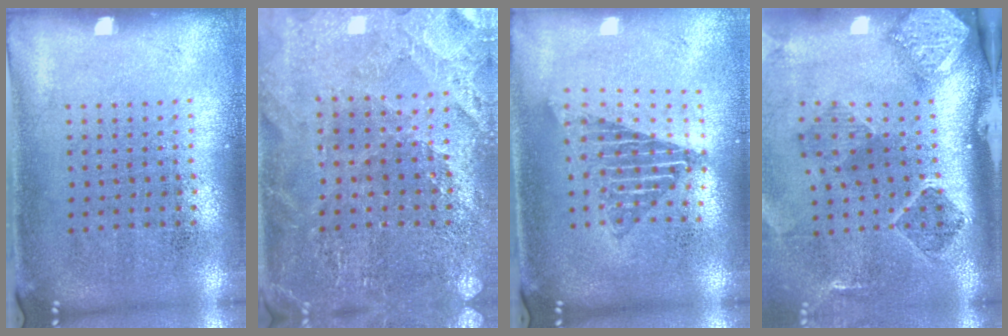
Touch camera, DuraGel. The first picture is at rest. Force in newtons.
{"total": 2.7, "press": 2.7, "slide": 0.3}
{"total": 1.6, "press": 1.4, "slide": 0.9}
{"total": 3.0, "press": 1.9, "slide": 2.3}